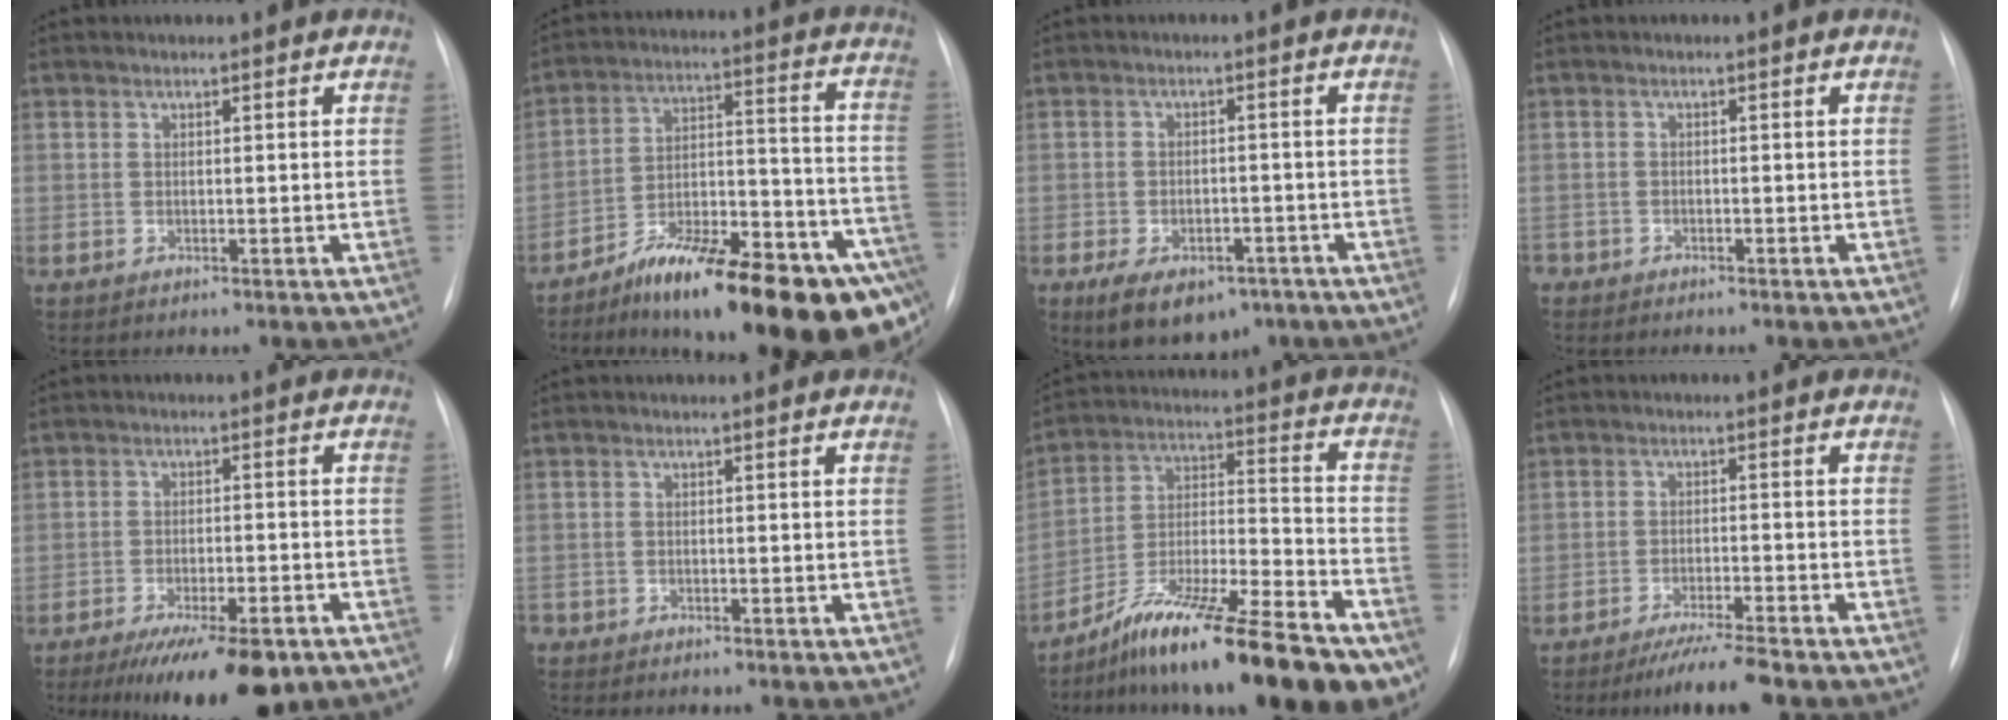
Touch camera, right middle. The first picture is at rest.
{"total": 25.6, "force": [-17.4, 5.4, 18.0], "torque": [-0.189, 0.026, -0.261]}
{"total": 10.3, "force": [-6.1, 6.1, 5.6], "torque": [-0.096, 0.004, -0.088]}
{"total": 2.0, "force": [-1.8, 0.9, 0.3], "torque": [-0.005, 0.000, -0.028]}
{"total": 12.1, "force": [-8.3, 3.4, 8.1], "torque": [-0.112, -0.012, -0.125]}
{"total": 2.0, "force": [-1.8, 0.8, 0.4], "torque": [-0.006, -0.001, -0.026]}
{"total": 22.2, "force": [-15.9, 3.2, 15.2], "torque": [-0.210, 0.004, -0.266]}
{"total": 5.9, "force": [-4.8, 0.0, 3.3], "torque": [-0.056, -0.016, -0.082]}